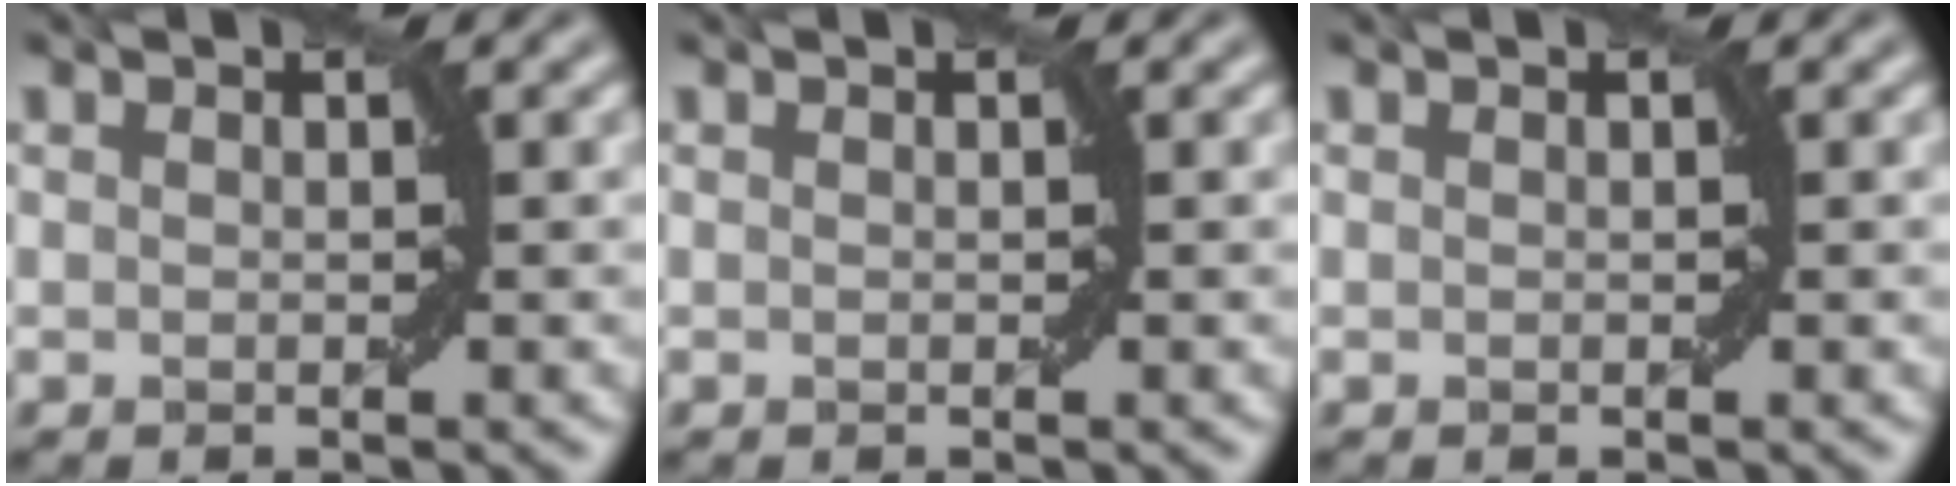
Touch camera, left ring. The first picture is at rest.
{"total": 0.0}
{"total": 0.0}